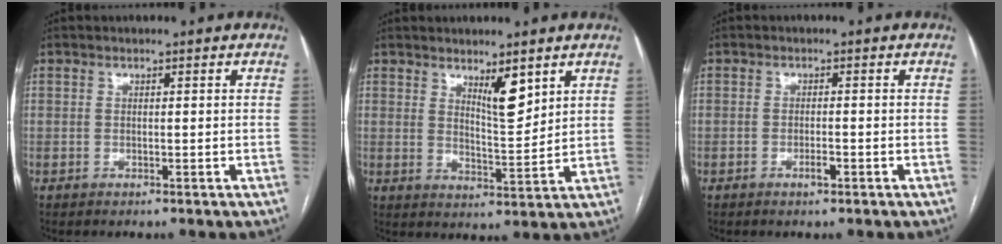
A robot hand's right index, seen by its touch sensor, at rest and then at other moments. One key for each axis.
{"total": 5.5, "fx": 3.4, "fy": 1.2, "fz": 4.1, "tx": -0.079, "ty": -0.013, "tz": 0.061}
{"total": 1.3, "fx": -0.7, "fy": 0.3, "fz": 1.1, "tx": -0.017, "ty": 0.001, "tz": -0.009}